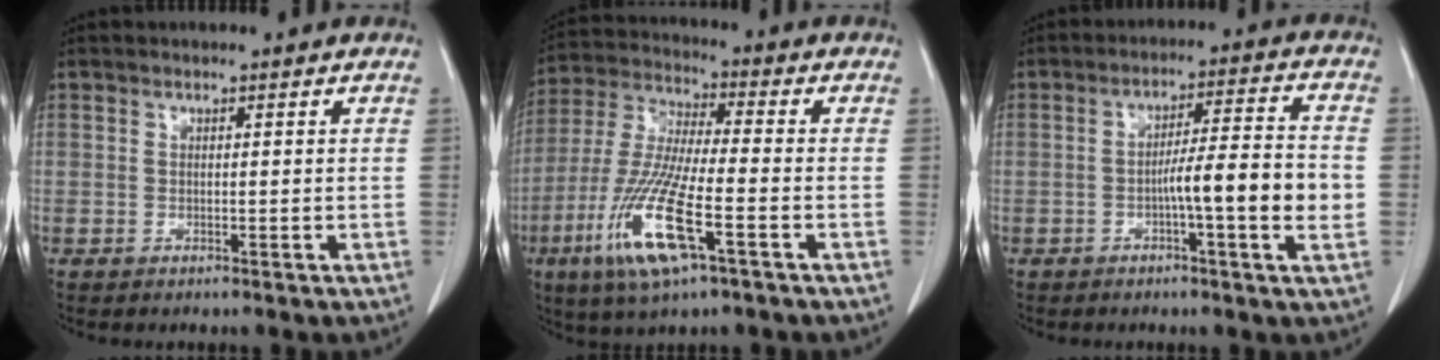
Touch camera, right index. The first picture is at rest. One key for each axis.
{"total": 14.3, "fx": -6.1, "fy": 1.6, "fz": 12.9, "tx": -0.275, "ty": -0.026, "tz": -0.116}
{"total": 9.9, "fx": -2.0, "fy": 0.0, "fz": 9.7, "tx": -0.149, "ty": 0.009, "tz": -0.037}